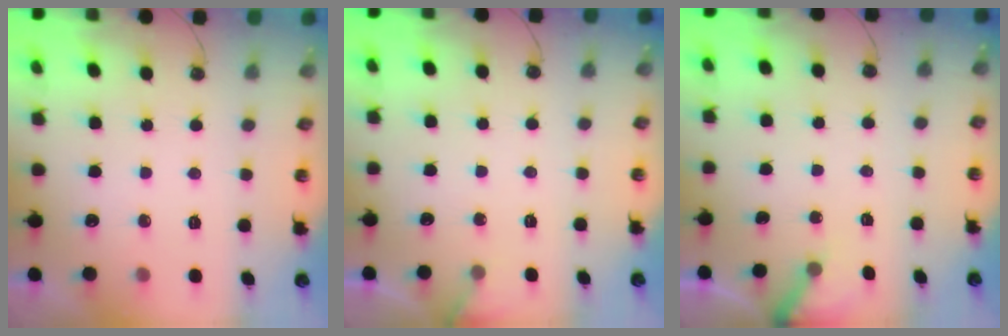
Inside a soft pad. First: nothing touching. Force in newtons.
{"total": 2.5, "press": 2.5, "slide": 0.3}
{"total": 4.0, "press": 4.0, "slide": 0.3}